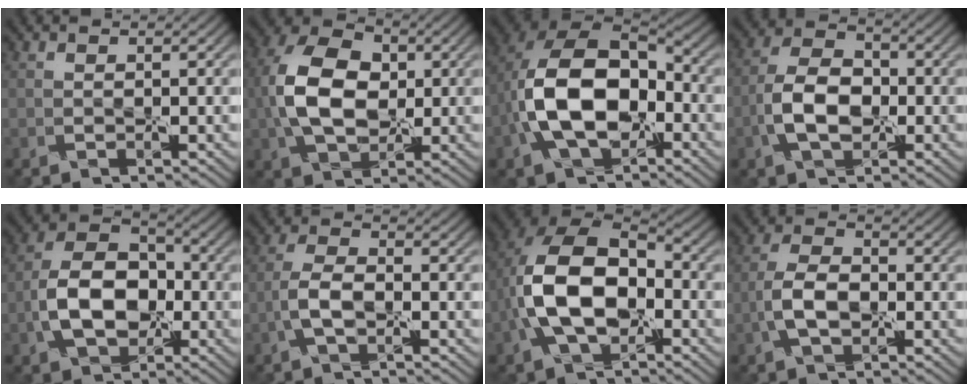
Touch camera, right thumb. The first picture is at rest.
{"total": 9.5, "force": [0.4, 6.4, 7.1], "torque": [-0.159, 0.019, -0.006]}
{"total": 12.7, "force": [-2.2, 8.1, 9.5], "torque": [-0.206, -0.003, -0.051]}
{"total": 6.3, "force": [-1.9, 3.7, 4.7], "torque": [-0.095, 0.011, -0.046]}
{"total": 9.2, "force": [-2.4, 6.2, 6.4], "torque": [-0.126, 0.009, -0.055]}
{"total": 3.3, "force": [-1.6, 1.2, 2.7], "torque": [-0.059, 0.013, -0.042]}
{"total": 11.1, "force": [-1.8, 6.9, 8.5], "torque": [-0.187, 0.005, -0.044]}
{"total": 4.4, "force": [-1.6, 2.2, 3.5], "torque": [-0.073, 0.014, -0.042]}